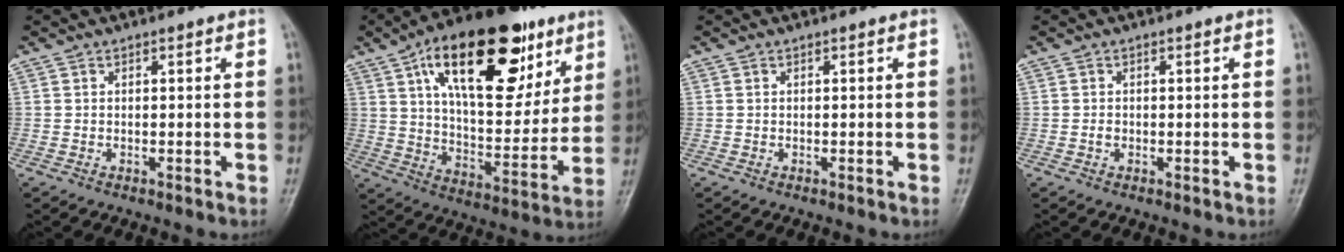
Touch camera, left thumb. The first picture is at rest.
{"total": 27.7, "force": [13.4, 13.1, 20.4], "torque": [-0.281, -0.021, 0.215]}
{"total": 0.0}
{"total": 0.8, "force": [-0.1, 0.7, 0.4], "torque": [-0.005, 0.001, -0.003]}